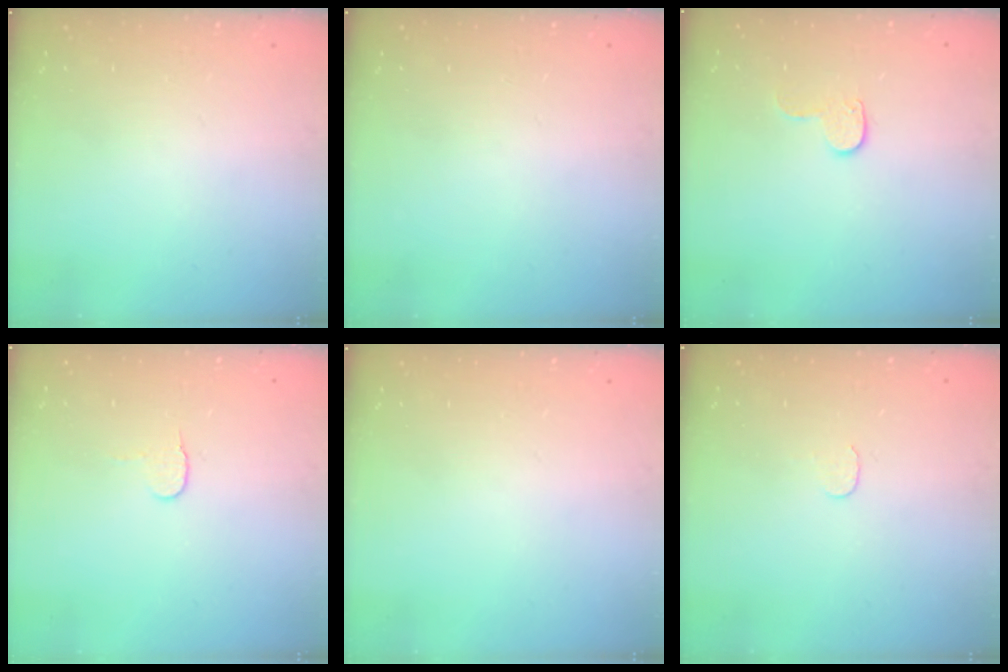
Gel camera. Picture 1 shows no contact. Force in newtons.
{"total": 0.0}
{"total": 6.8, "press": 6.8, "slide": 0.3}
{"total": 4.9, "press": 4.9, "slide": 0.5}
{"total": 0.0}
{"total": 3.7, "press": 3.7, "slide": 0.4}